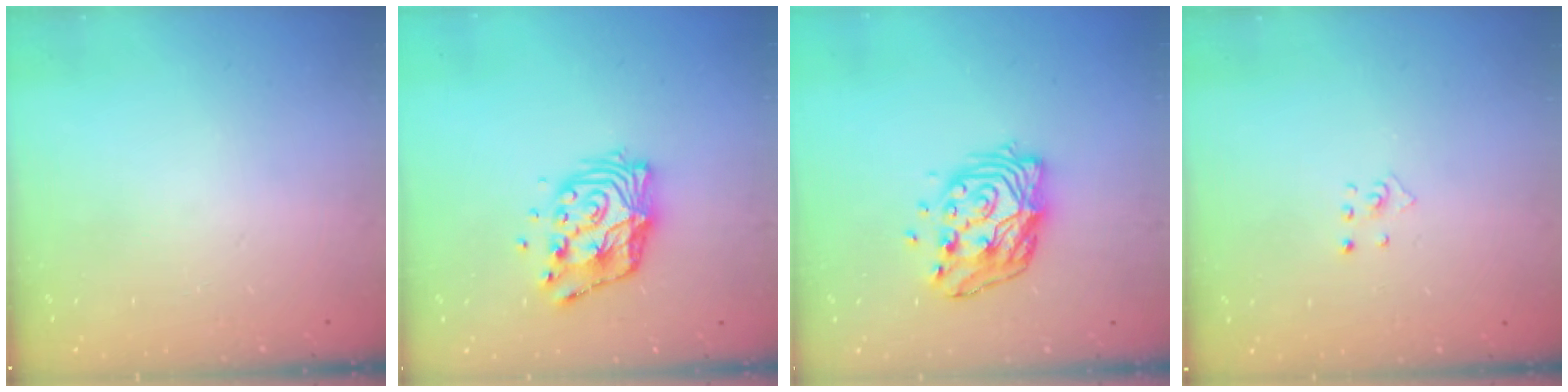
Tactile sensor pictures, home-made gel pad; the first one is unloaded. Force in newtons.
{"total": 12.3, "press": 12.3, "slide": 1.1}
{"total": 14.0, "press": 13.9, "slide": 1.7}
{"total": 2.9, "press": 2.9, "slide": 0.3}